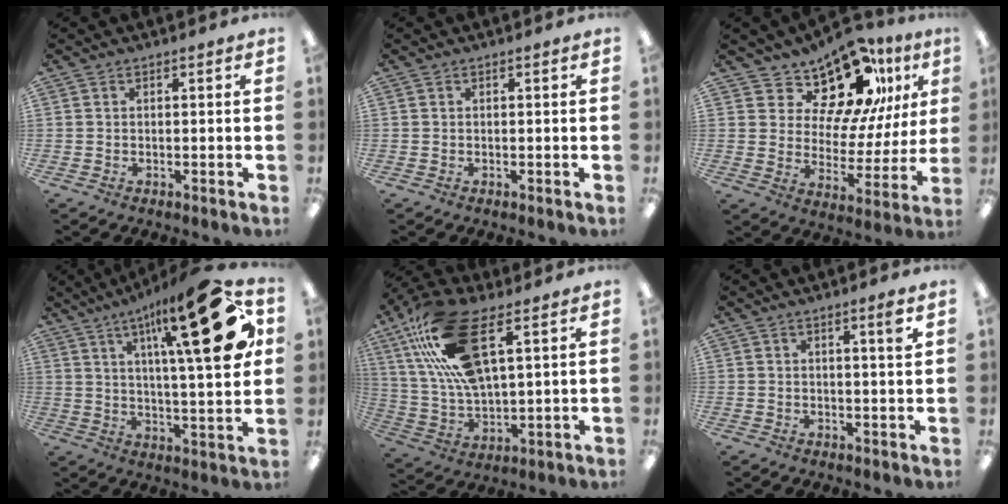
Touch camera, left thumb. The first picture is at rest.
{"total": 0.0}
{"total": 14.8, "force": [11.8, 7.1, 5.4], "torque": [-0.103, -0.094, 0.211]}
{"total": 26.2, "force": [10.8, 7.7, 22.6], "torque": [-0.317, -0.048, 0.159]}
{"total": 20.1, "force": [10.6, 8.1, 15.0], "torque": [-0.318, -0.031, 0.182]}
{"total": 2.8, "force": [1.5, 0.0, 2.4], "torque": [-0.041, -0.005, 0.023]}